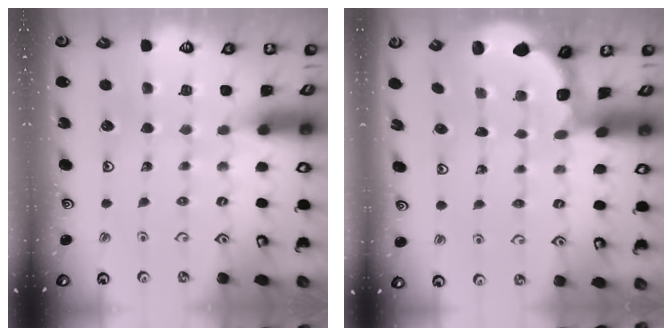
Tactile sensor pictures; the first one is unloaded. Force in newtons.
{"total": 2.0, "press": 1.8, "slide": 0.8}